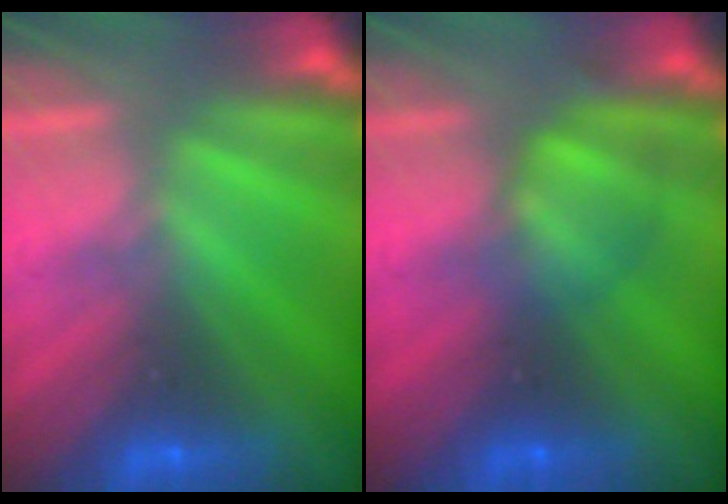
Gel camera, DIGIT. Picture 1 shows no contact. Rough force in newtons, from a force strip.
{"total": 2.5}